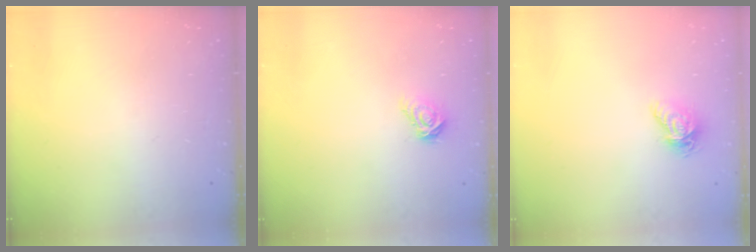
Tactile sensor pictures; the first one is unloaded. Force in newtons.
{"total": 5.7, "press": 5.6, "slide": 0.5}
{"total": 7.5, "press": 7.5, "slide": 0.2}